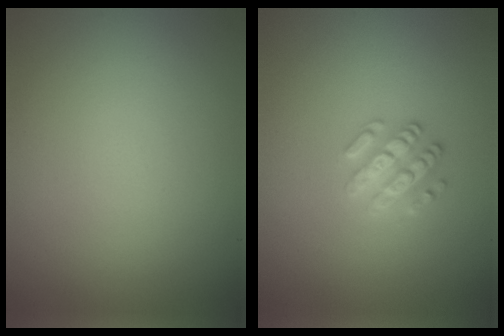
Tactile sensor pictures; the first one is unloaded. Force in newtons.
{"total": 2.6, "press": 2.5, "slide": 0.4}